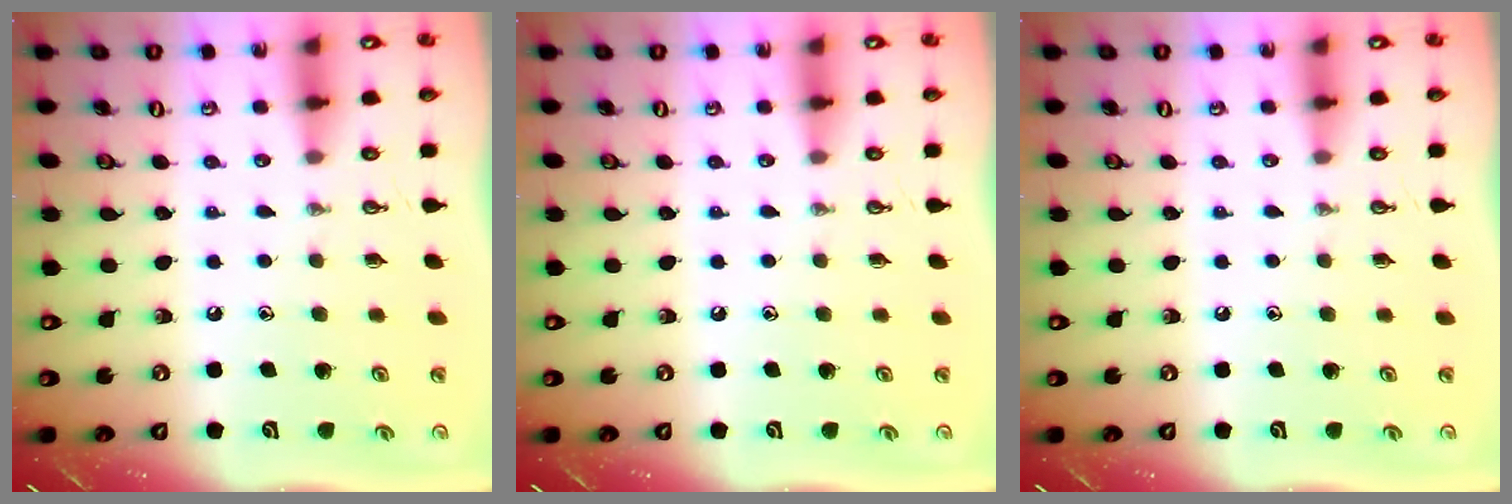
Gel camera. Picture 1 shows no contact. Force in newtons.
{"total": 0.0}
{"total": 0.0}